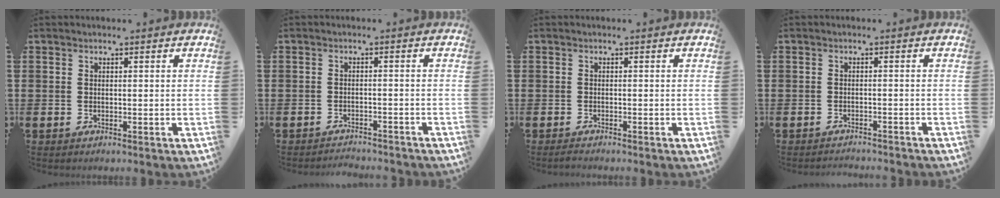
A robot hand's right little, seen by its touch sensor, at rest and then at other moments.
{"total": 1.7, "force": [-1.7, -0.1, -0.2], "torque": [-0.002, 0.004, -0.036]}
{"total": 0.6, "force": [-0.5, 0.1, 0.4], "torque": [-0.007, -0.002, -0.010]}
{"total": 1.1, "force": [-1.1, -0.1, -0.1], "torque": [-0.001, 0.002, -0.024]}